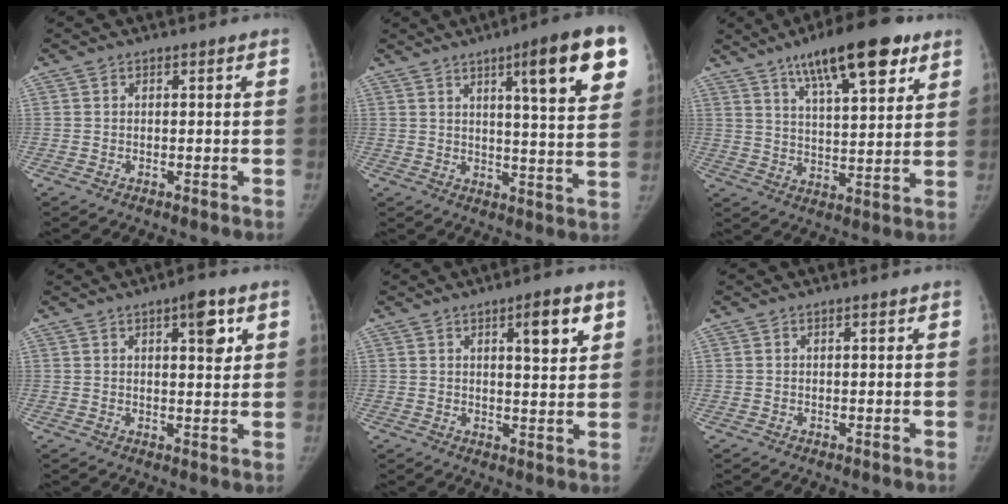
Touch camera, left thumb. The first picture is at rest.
{"total": 16.2, "force": [7.6, 2.5, 14.1], "torque": [-0.170, -0.026, 0.102]}
{"total": 16.8, "force": [10.0, 5.2, 12.5], "torque": [-0.164, -0.036, 0.159]}
{"total": 5.7, "force": [2.7, 2.0, 4.6], "torque": [-0.046, -0.010, 0.035]}
{"total": 6.9, "force": [3.4, 1.7, 5.8], "torque": [-0.072, -0.018, 0.047]}
{"total": 0.0}